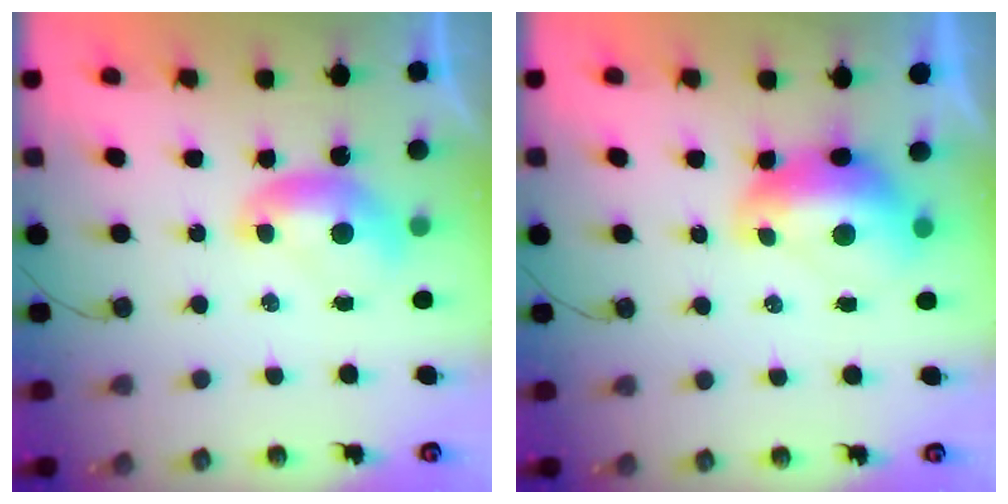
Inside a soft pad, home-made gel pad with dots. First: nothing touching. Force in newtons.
{"total": 2.8, "press": 2.7, "slide": 0.7}